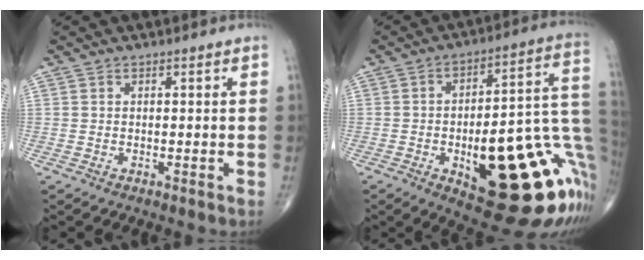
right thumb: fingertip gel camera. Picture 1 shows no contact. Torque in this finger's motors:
{"motor_torque": [2.38, 2.63, 1.96, -0.82, 0.31]}